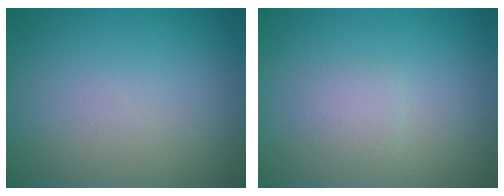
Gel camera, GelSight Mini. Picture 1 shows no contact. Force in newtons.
{"total": 1.3, "press": 1.3, "slide": 0.1}